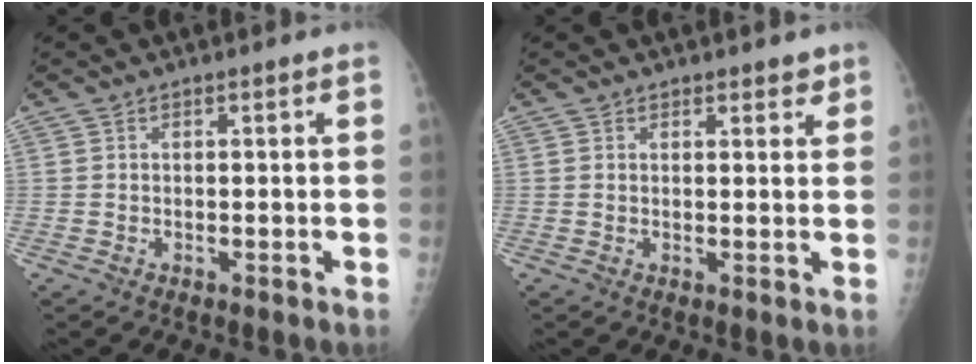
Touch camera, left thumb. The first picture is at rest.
{"total": 2.0, "force": [1.5, 1.2, 0.5], "torque": [0.015, -0.008, 0.015]}